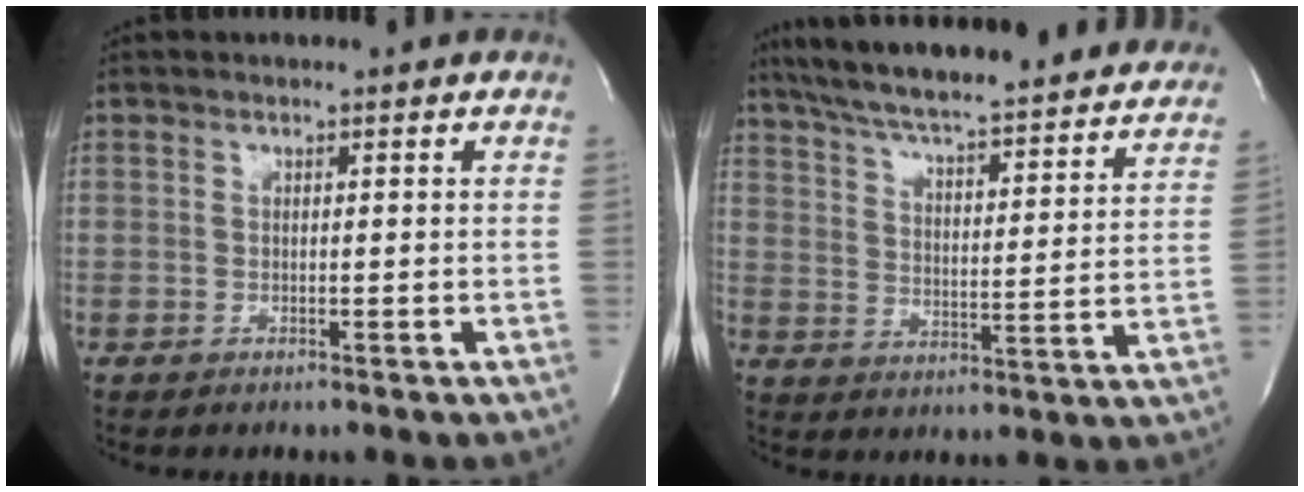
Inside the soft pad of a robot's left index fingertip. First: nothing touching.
{"total": 32.2, "force": [29.0, 4.4, 13.5], "torque": [-0.226, -0.045, 0.369]}